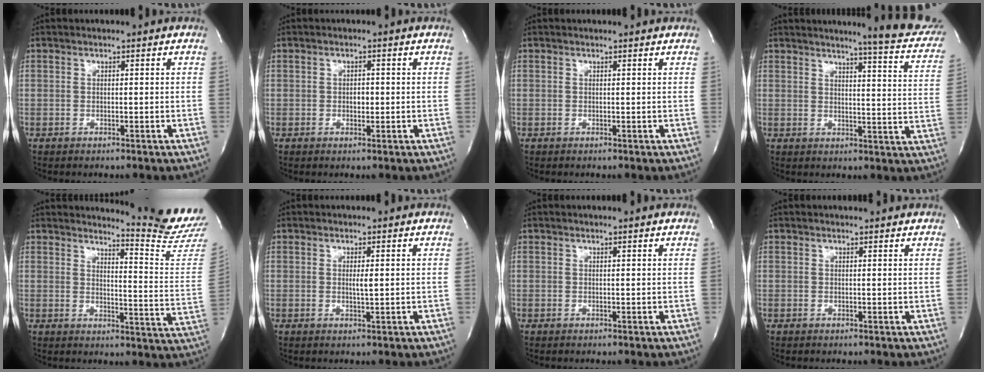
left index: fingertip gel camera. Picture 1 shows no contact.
{"total": 1.3, "force": [-0.4, 0.8, 0.9], "torque": [-0.015, -0.003, -0.005]}
{"total": 1.0, "force": [1.0, 0.0, 0.1], "torque": [-0.009, -0.004, 0.007]}
{"total": 13.8, "force": [12.1, 0.5, 6.6], "torque": [-0.074, -0.060, 0.120]}
{"total": 12.3, "force": [11.9, -3.0, 0.8], "torque": [-0.021, -0.142, 0.135]}
{"total": 1.2, "force": [0.0, 0.0, 1.2], "torque": [-0.028, -0.006, 0.000]}
{"total": 1.1, "force": [1.0, -0.2, 0.3], "torque": [-0.016, 0.000, 0.012]}
{"total": 1.9, "force": [1.9, 0.0, 0.2], "torque": [-0.009, -0.002, 0.016]}